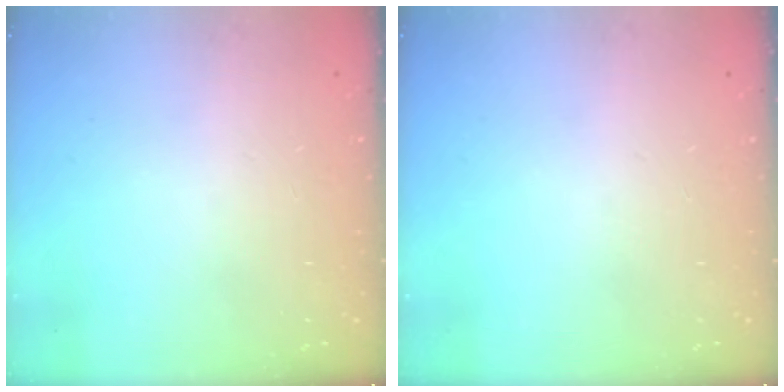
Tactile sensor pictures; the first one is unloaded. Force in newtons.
{"total": 0.0}